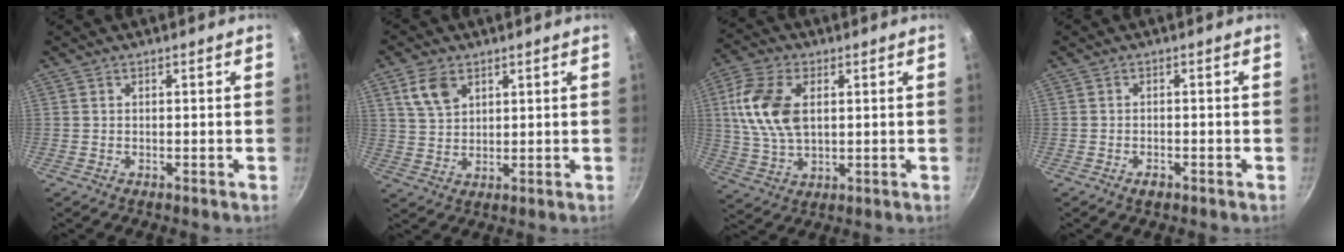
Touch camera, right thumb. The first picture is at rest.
{"total": 6.5, "force": [3.3, 4.1, 3.7], "torque": [-0.059, -0.009, 0.069]}
{"total": 12.8, "force": [2.6, 7.6, 10.0], "torque": [-0.189, 0.000, 0.049]}
{"total": 1.8, "force": [-1.1, 0.8, 1.1], "torque": [-0.022, 0.009, -0.018]}